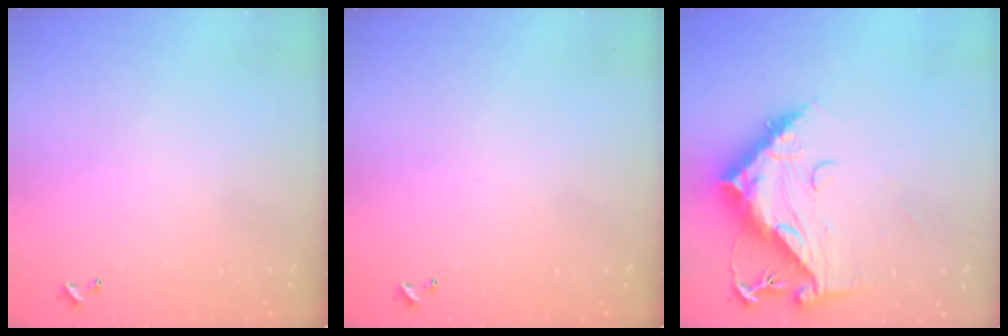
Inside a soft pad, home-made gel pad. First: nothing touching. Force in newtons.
{"total": 0.0}
{"total": 15.4, "press": 15.3, "slide": 1.6}